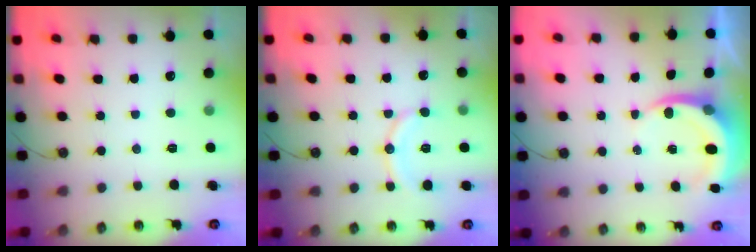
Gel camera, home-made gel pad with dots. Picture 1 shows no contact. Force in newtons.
{"total": 9.8, "press": 9.7, "slide": 1.5}
{"total": 4.8, "press": 4.8, "slide": 0.1}